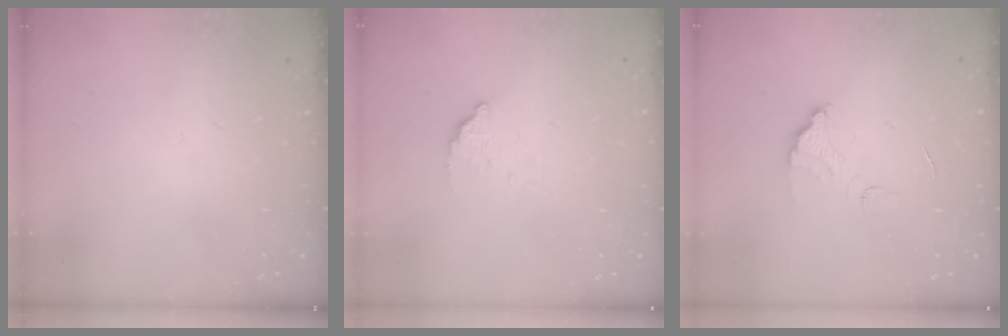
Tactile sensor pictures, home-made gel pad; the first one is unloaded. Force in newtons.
{"total": 2.8, "press": 2.8, "slide": 0.1}
{"total": 5.9, "press": 5.9, "slide": 0.4}